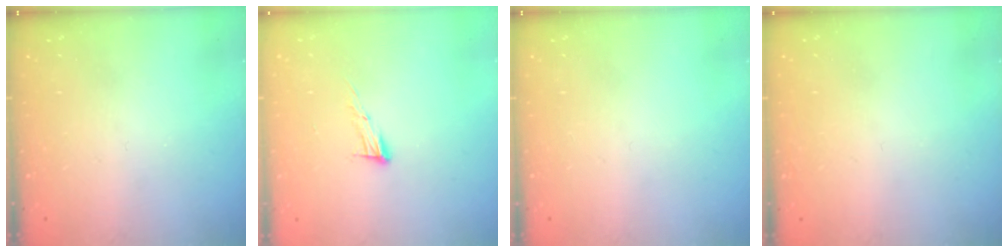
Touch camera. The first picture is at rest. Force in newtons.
{"total": 8.5, "press": 8.4, "slide": 1.5}
{"total": 0.0}
{"total": 1.6, "press": 1.6, "slide": 0.1}